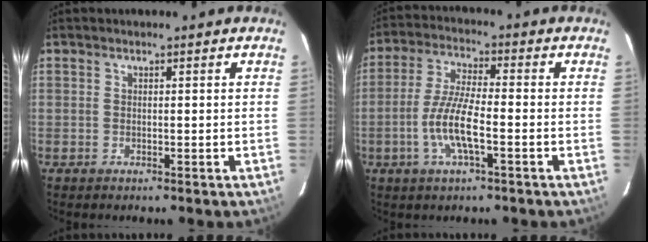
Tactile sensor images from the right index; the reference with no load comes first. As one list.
[{"total": 9.1, "force": [-3.0, 1.8, 8.4], "torque": [-0.174, -0.002, -0.060]}]